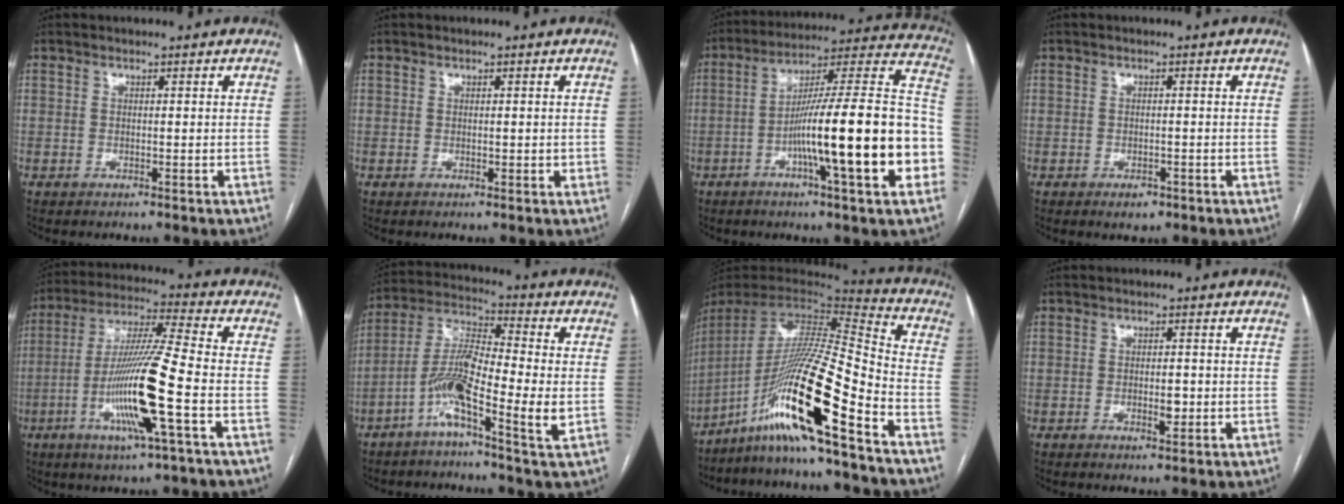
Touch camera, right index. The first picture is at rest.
{"total": 1.3, "force": [0.1, 0.9, 1.0], "torque": [-0.013, 0.002, 0.003]}
{"total": 24.3, "force": [-6.2, 1.6, 23.4], "torque": [-0.283, 0.015, -0.098]}
{"total": 2.0, "force": [-1.2, 1.2, 1.1], "torque": [-0.013, 0.002, -0.010]}
{"total": 15.2, "force": [-4.5, -0.4, 14.5], "torque": [-0.289, -0.011, -0.090]}
{"total": 12.3, "force": [-3.4, 1.8, 11.6], "torque": [-0.230, 0.010, -0.075]}
{"total": 21.4, "force": [-13.0, -0.9, 17.0], "torque": [-0.349, -0.020, -0.243]}
{"total": 2.5, "force": [-0.5, 1.0, 2.3], "torque": [-0.037, -0.001, -0.005]}